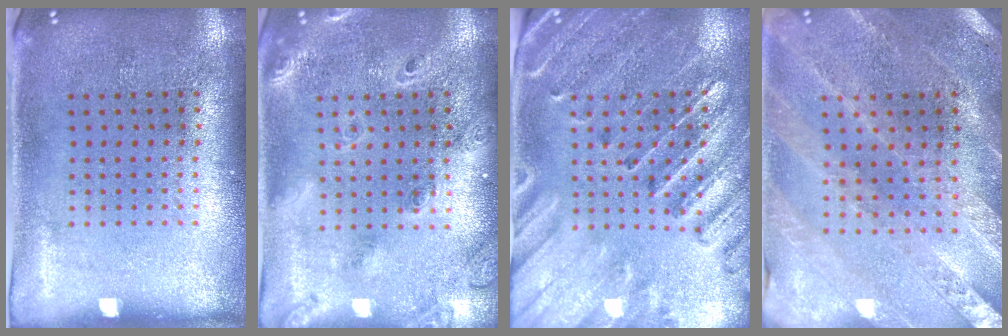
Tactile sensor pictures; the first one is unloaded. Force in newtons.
{"total": 1.8, "press": 1.7, "slide": 0.8}
{"total": 2.9, "press": 2.7, "slide": 0.9}
{"total": 1.0, "press": 1.0, "slide": 0.3}